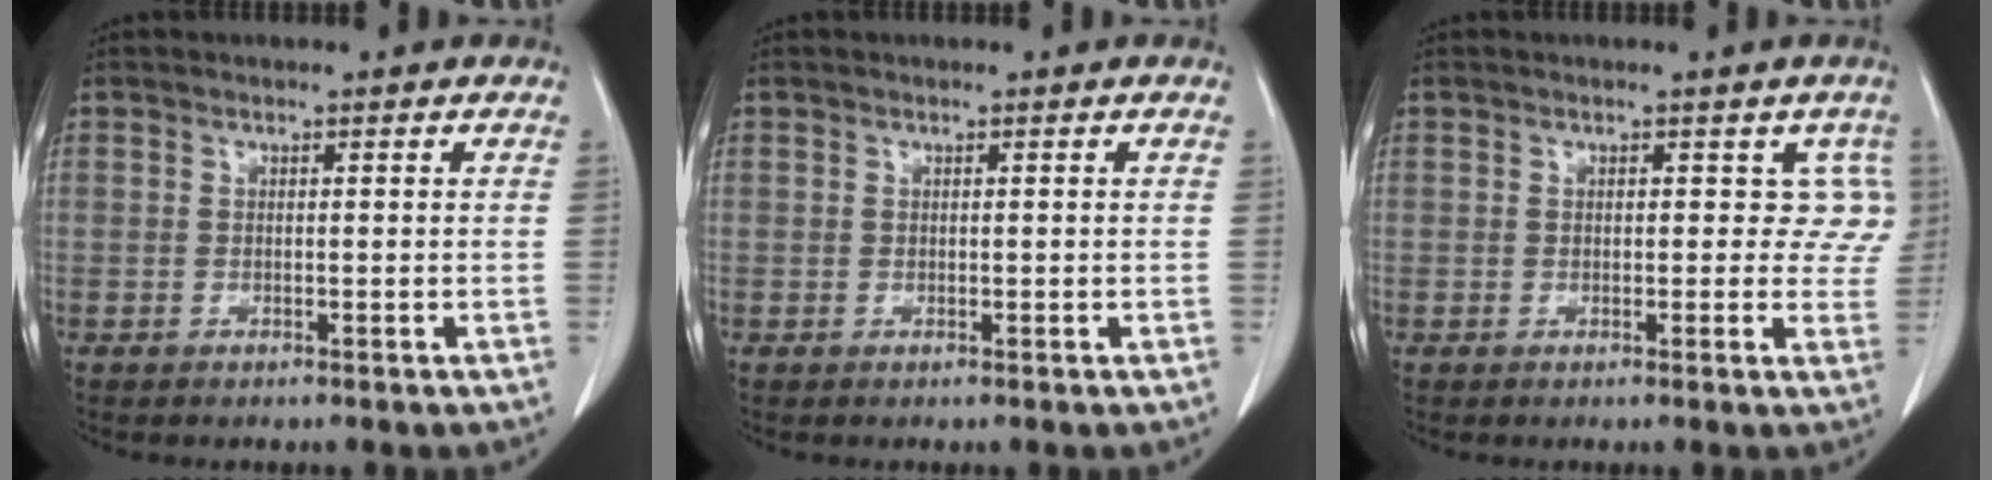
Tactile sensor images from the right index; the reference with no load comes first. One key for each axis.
{"total": 0.0}
{"total": 3.8, "fx": 0.9, "fy": 2.7, "fz": 2.4, "tx": 0.008, "ty": 0.010, "tz": 0.000}